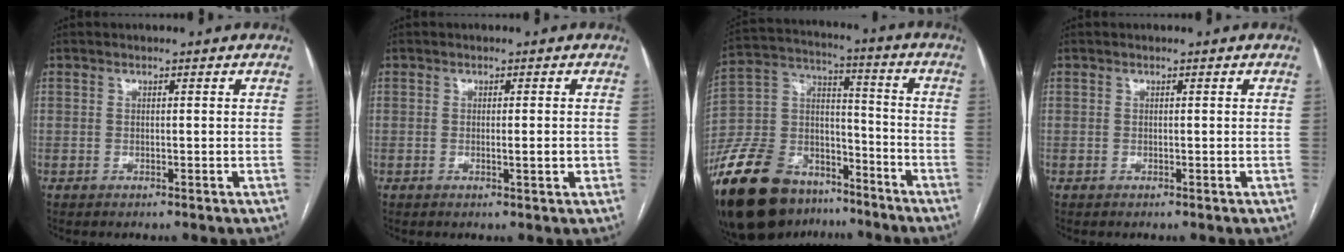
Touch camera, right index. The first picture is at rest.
{"total": 2.0, "force": [-0.3, 0.2, 1.9], "torque": [-0.033, -0.003, -0.003]}
{"total": 23.9, "force": [-16.9, 12.7, 11.2], "torque": [-0.287, 0.017, -0.298]}
{"total": 0.0}